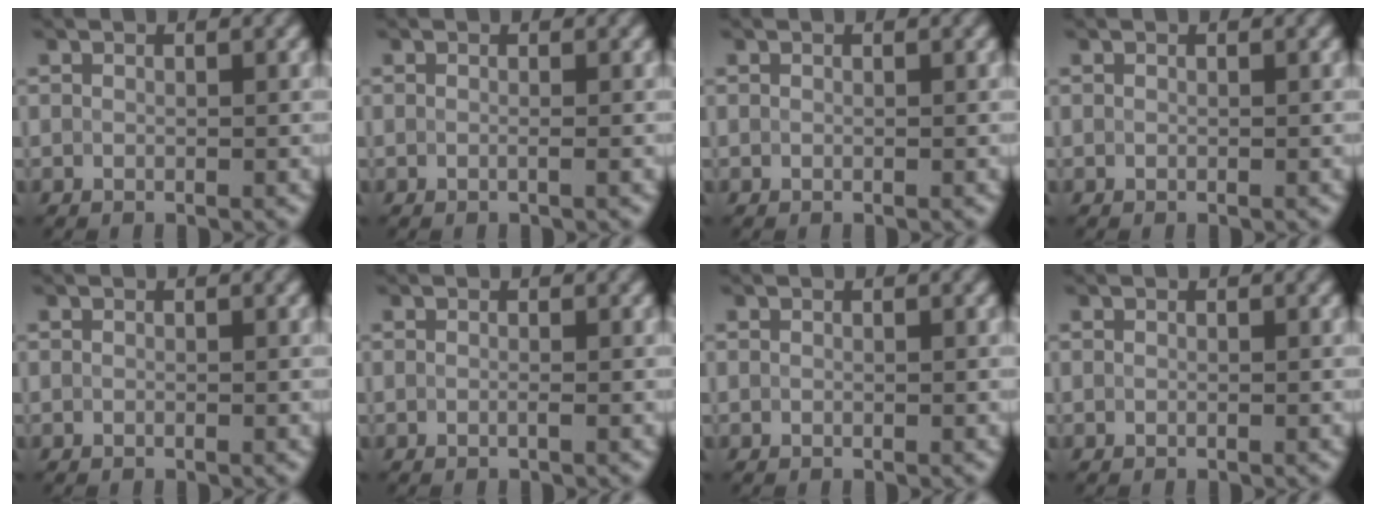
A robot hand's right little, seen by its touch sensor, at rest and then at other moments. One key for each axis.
{"total": 0.9, "fx": -0.3, "fy": 0.3, "fz": 0.8, "tx": -0.006, "ty": -0.002, "tz": -0.013}
{"total": 0.0}
{"total": 0.0}
{"total": 0.0}
{"total": 0.7, "fx": -0.4, "fy": 0.1, "fz": 0.6, "tx": -0.005, "ty": -0.001, "tz": -0.010}
{"total": 0.0}
{"total": 0.0}